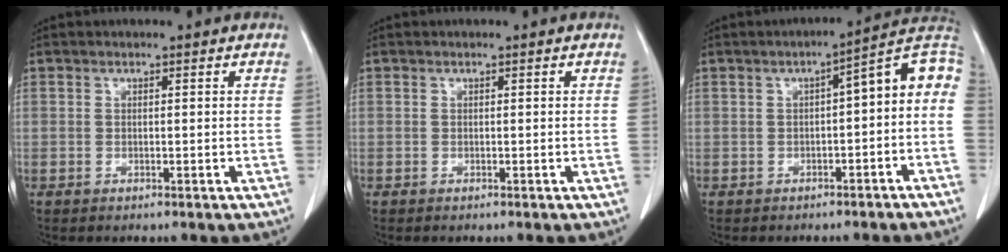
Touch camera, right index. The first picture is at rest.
{"total": 0.0}
{"total": 9.8, "force": [-1.2, 2.9, 9.2], "torque": [-0.120, 0.039, -0.018]}